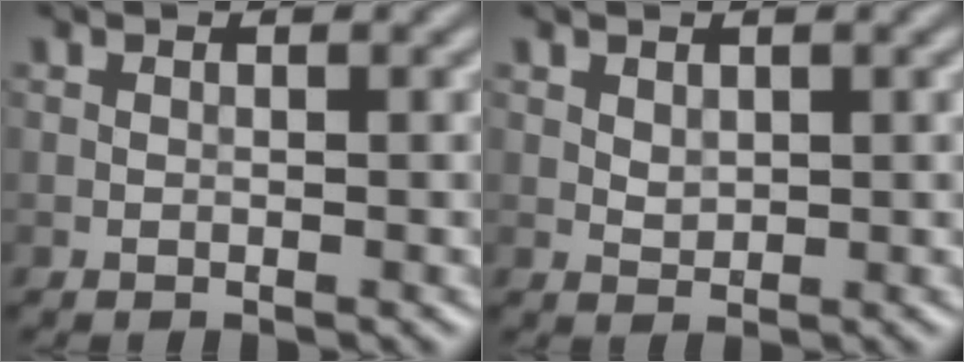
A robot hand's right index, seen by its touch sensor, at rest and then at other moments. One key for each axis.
{"total": 1.0, "fx": 0.5, "fy": 0.7, "fz": 0.5, "tx": -0.011, "ty": -0.004, "tz": 0.014}